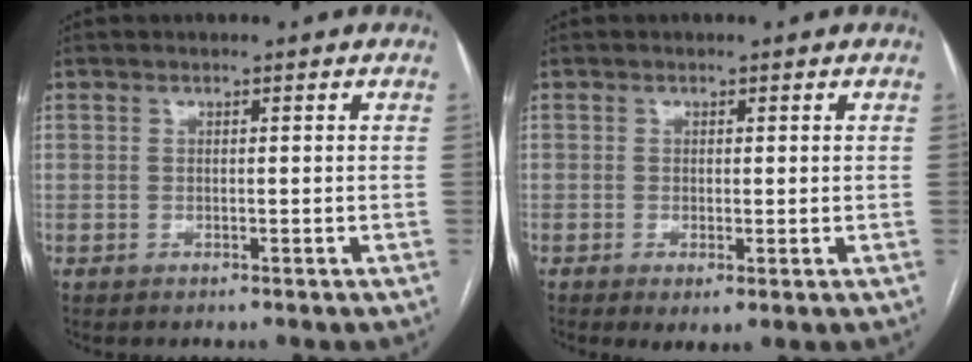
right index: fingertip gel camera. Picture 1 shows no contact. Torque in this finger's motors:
{"motor_torque": [1.33, -0.81, 0.32, 0.08]}